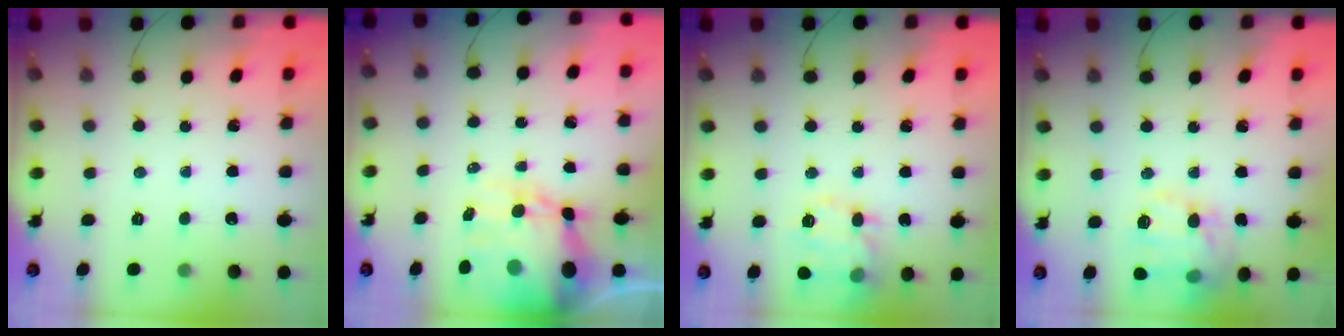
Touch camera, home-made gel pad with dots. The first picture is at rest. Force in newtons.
{"total": 15.2, "press": 14.8, "slide": 3.5}
{"total": 14.4, "press": 14.4, "slide": 1.0}
{"total": 13.0, "press": 13.0, "slide": 0.9}